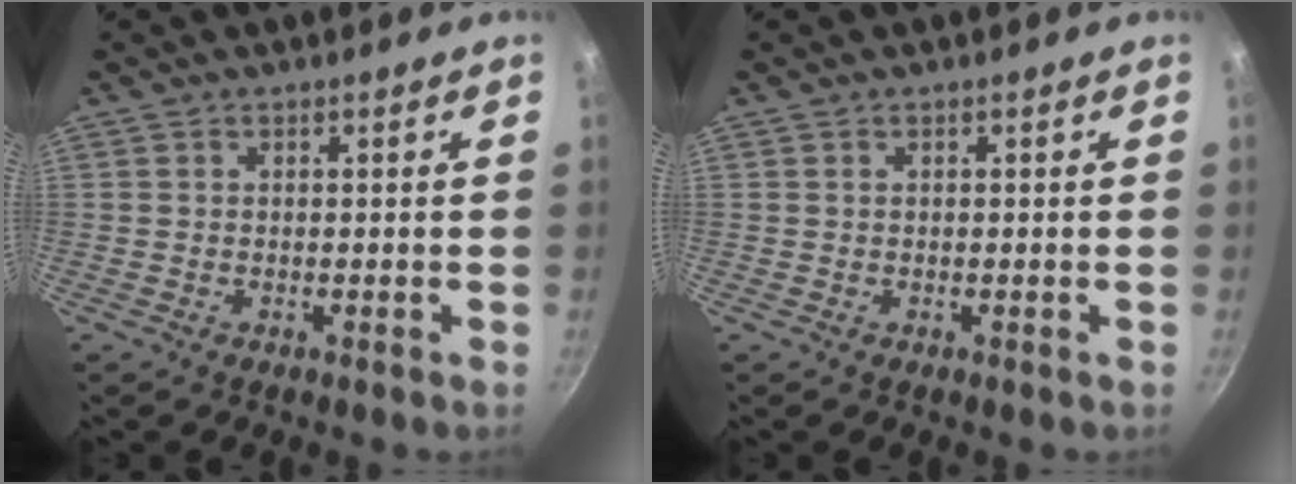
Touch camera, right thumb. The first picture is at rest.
{"total": 0.0}